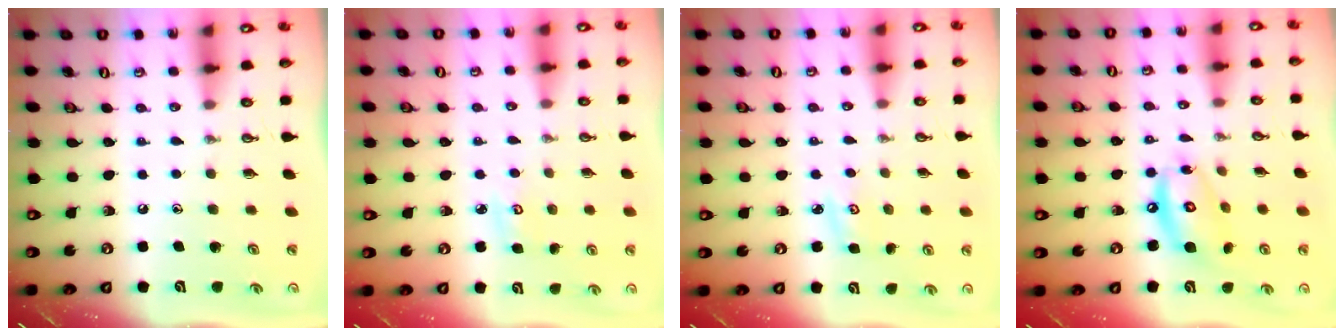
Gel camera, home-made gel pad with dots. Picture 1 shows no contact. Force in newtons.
{"total": 4.1, "press": 4.1, "slide": 0.3}
{"total": 3.5, "press": 3.4, "slide": 0.4}
{"total": 12.3, "press": 12.3, "slide": 1.1}